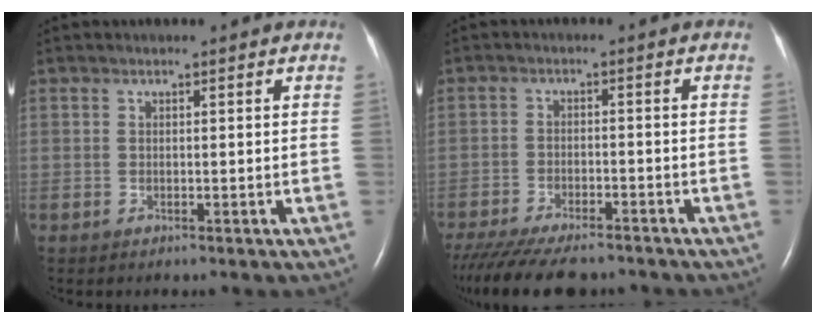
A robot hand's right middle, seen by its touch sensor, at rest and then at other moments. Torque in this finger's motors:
{"motor_torque": [1.08, -1.06, 0.16, 0.08]}